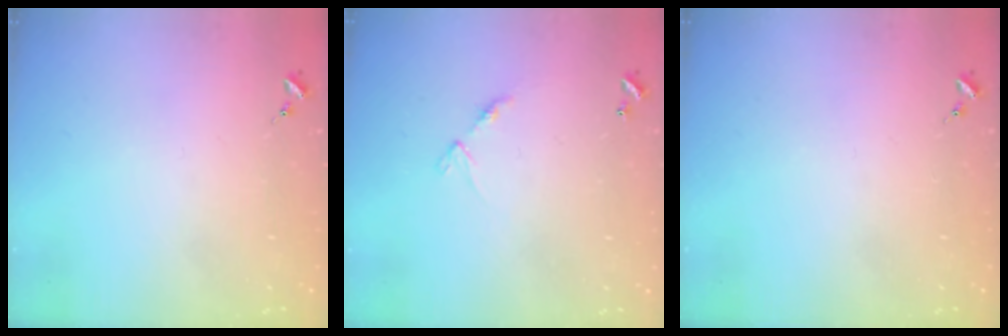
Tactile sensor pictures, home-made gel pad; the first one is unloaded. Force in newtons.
{"total": 6.2, "press": 6.2, "slide": 0.7}
{"total": 0.0}